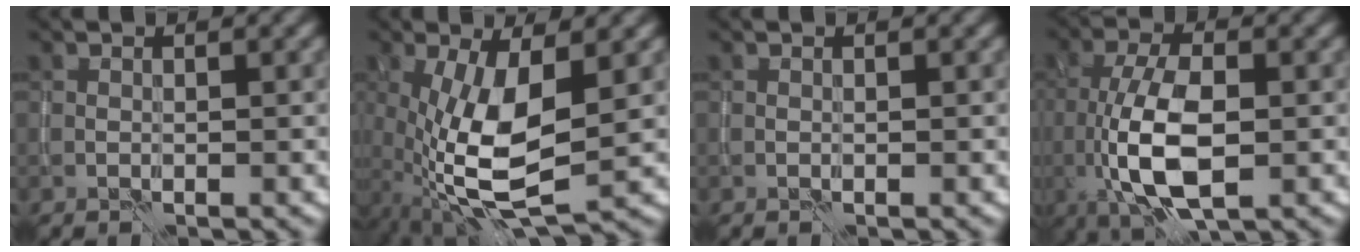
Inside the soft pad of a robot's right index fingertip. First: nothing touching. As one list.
[{"total": 9.0, "force": [-1.0, 3.4, 8.3], "torque": [-0.182, -0.016, -0.018]}, {"total": 0.0}, {"total": 8.2, "force": [-1.2, 3.7, 7.2], "torque": [-0.155, -0.007, -0.021]}]